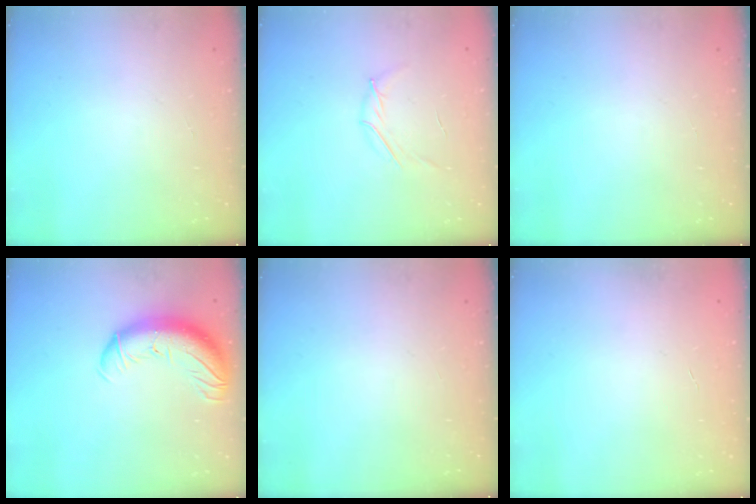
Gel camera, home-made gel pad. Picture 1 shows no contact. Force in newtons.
{"total": 2.8, "press": 2.7, "slide": 0.7}
{"total": 0.0}
{"total": 14.6, "press": 14.1, "slide": 3.6}
{"total": 0.0}
{"total": 0.0}